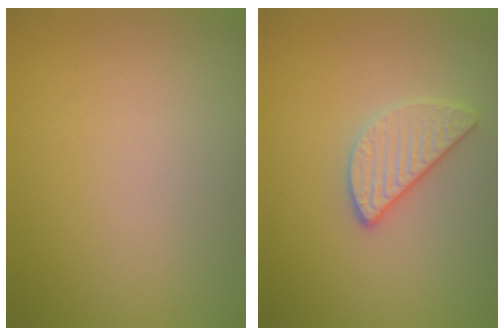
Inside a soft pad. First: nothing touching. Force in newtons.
{"total": 2.6, "press": 2.5, "slide": 0.8}